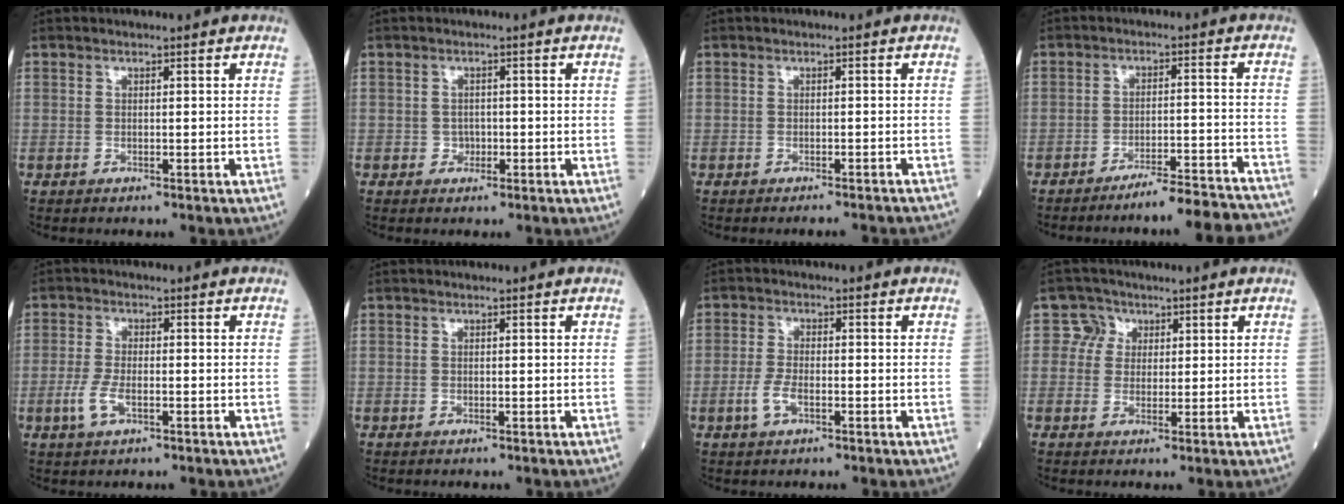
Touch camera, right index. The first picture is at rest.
{"total": 1.4, "force": [-0.4, 1.2, 0.5], "torque": [-0.001, 0.006, -0.006]}
{"total": 5.8, "force": [-5.4, 0.4, 1.9], "torque": [-0.019, -0.013, -0.060]}
{"total": 13.8, "force": [-13.1, 0.0, 4.2], "torque": [-0.029, 0.012, -0.173]}
{"total": 3.9, "force": [-1.3, 1.4, 3.3], "torque": [-0.075, -0.002, -0.028]}
{"total": 0.0}
{"total": 3.4, "force": [-1.3, 1.3, 2.9], "torque": [-0.063, 0.001, -0.027]}
{"total": 3.4, "force": [1.2, 3.1, -0.2], "torque": [0.016, 0.006, 0.014]}